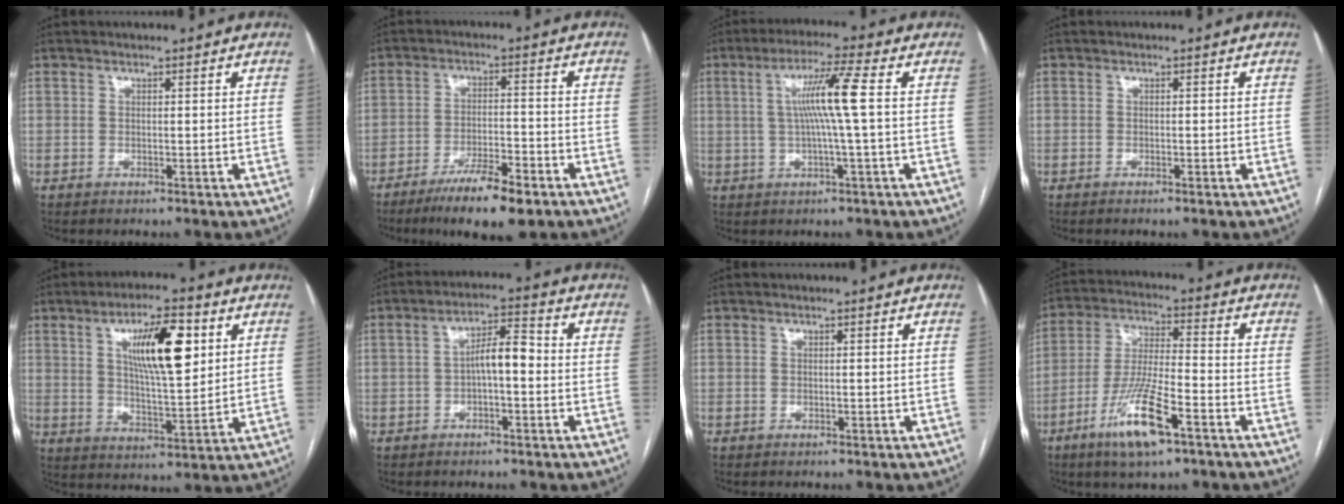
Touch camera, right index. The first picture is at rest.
{"total": 10.0, "force": [-6.8, 1.5, 7.1], "torque": [-0.119, -0.017, -0.113]}
{"total": 8.0, "force": [0.8, -1.1, 7.9], "torque": [-0.144, 0.009, 0.017]}
{"total": 0.8, "force": [-0.5, -0.1, 0.6], "torque": [-0.015, -0.001, -0.008]}
{"total": 12.4, "force": [4.4, 3.0, 11.2], "torque": [-0.192, 0.005, 0.076]}
{"total": 5.6, "force": [-0.6, 1.6, 5.3], "torque": [-0.091, 0.024, -0.011]}
{"total": 0.0}
{"total": 11.5, "force": [-6.2, 1.8, 9.5], "torque": [-0.190, -0.015, -0.113]}